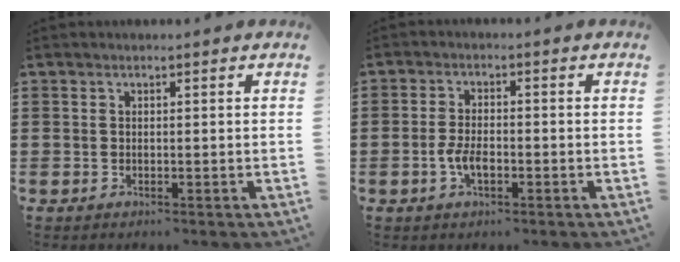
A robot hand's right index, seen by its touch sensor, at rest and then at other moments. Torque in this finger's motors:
{"motor_torque": [2.12, 0.01, 0.35, 0.11]}